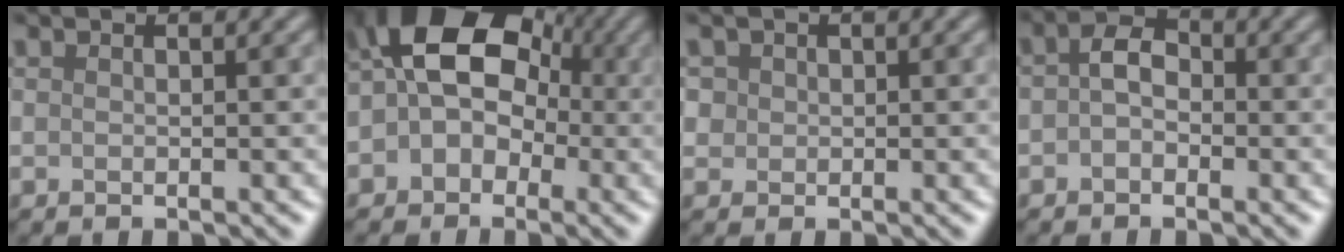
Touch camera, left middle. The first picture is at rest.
{"total": 11.9, "force": [1.2, 8.8, 7.9], "torque": [-0.088, 0.040, -0.023]}
{"total": 1.6, "force": [0.5, 1.5, 0.5], "torque": [-0.014, 0.001, 0.015]}
{"total": 2.5, "force": [-0.4, 1.7, 1.7], "torque": [-0.032, 0.004, -0.017]}